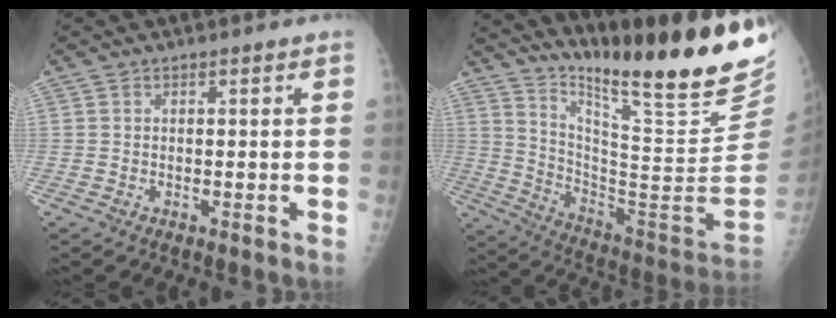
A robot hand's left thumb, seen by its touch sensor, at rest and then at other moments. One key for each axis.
{"total": 28.3, "fx": 20.8, "fy": 3.4, "fz": 18.9, "tx": -0.268, "ty": -0.137, "tz": 0.311}